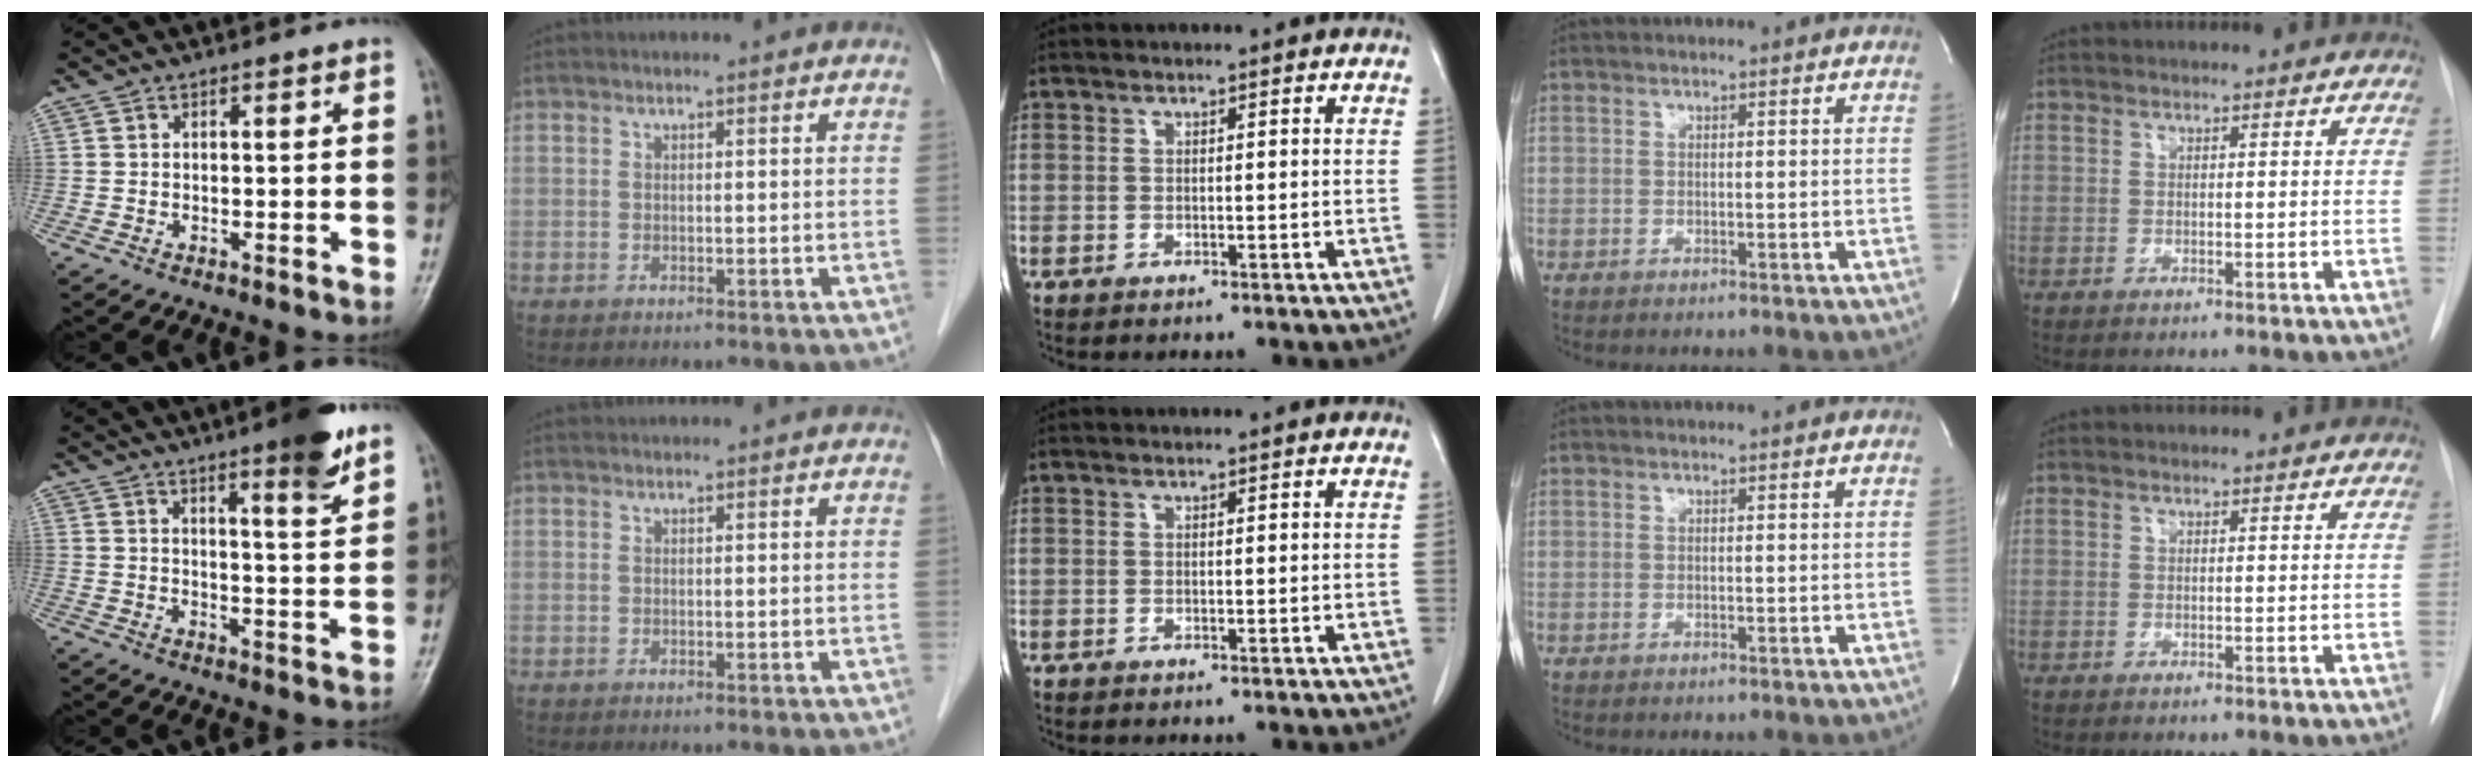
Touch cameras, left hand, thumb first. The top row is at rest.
{"thumb": {"total": 9.1, "force": [6.0, 1.1, 6.7], "torque": [-0.085, -0.038, 0.083]}, "index": {"total": 0.7, "force": [0.7, 0.0, 0.1], "torque": [-0.002, 0.014, 0.015]}}